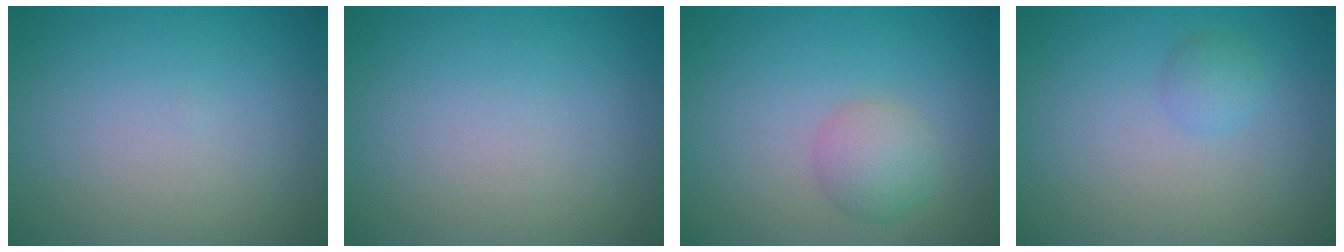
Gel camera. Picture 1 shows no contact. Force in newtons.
{"total": 0.0}
{"total": 2.5, "press": 2.5, "slide": 0.1}
{"total": 1.2, "press": 1.2, "slide": 0.1}